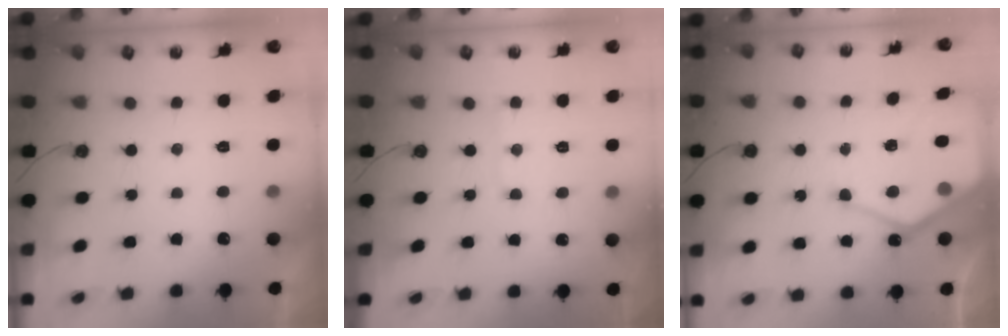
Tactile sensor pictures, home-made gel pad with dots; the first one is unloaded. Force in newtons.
{"total": 2.5, "press": 2.5, "slide": 0.4}
{"total": 11.8, "press": 11.8, "slide": 1.0}